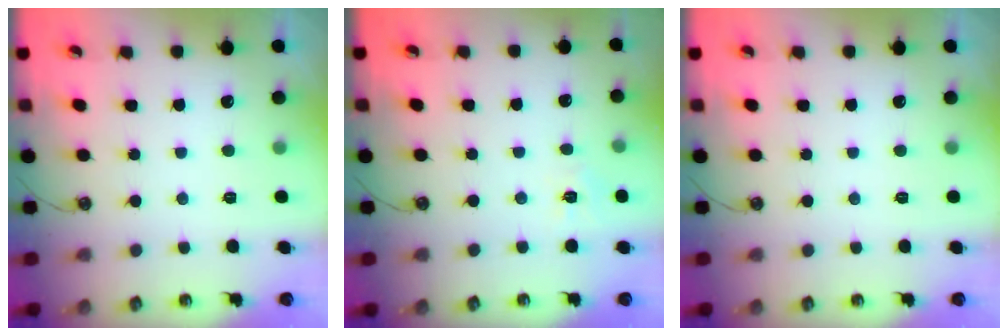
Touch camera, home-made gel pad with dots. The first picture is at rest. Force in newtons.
{"total": 3.9, "press": 3.9, "slide": 0.5}
{"total": 0.0}